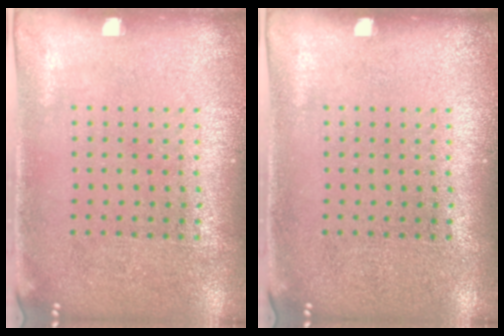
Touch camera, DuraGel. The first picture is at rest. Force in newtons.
{"total": 0.0}